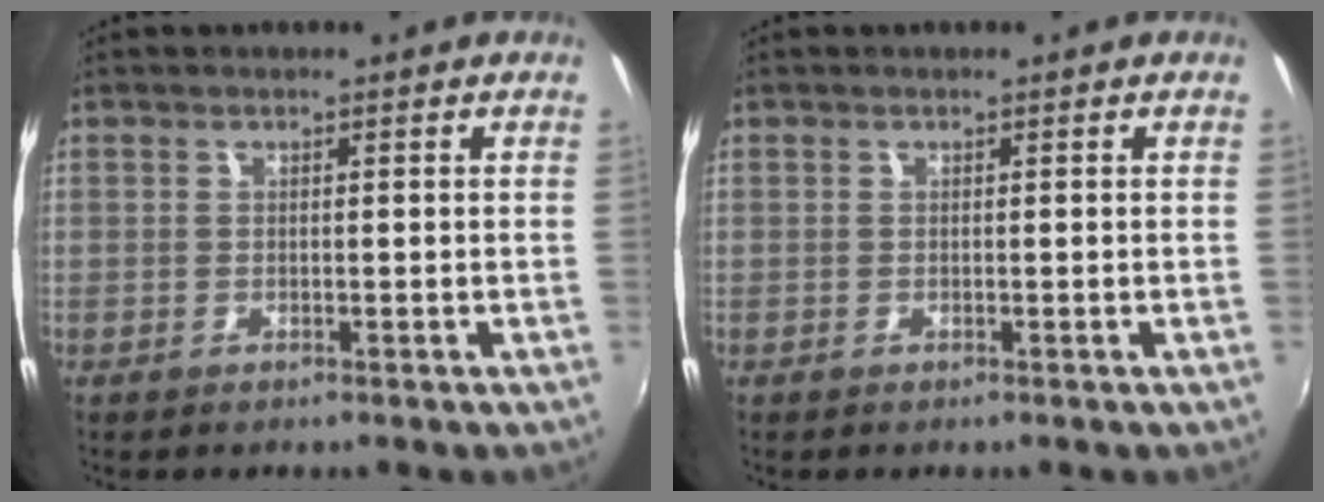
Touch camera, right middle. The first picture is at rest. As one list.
[{"total": 0.0}]